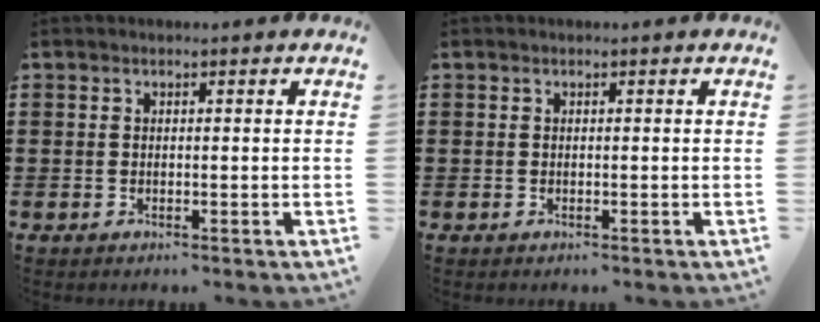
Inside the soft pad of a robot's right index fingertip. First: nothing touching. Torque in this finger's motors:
{"motor_torque": [0.00, 0.00, 0.00, 0.00]}